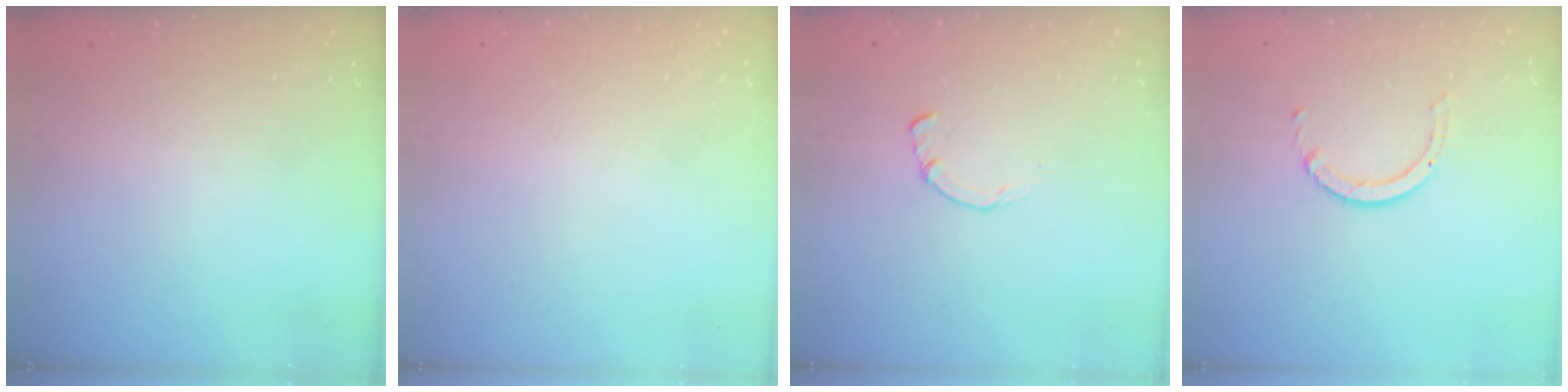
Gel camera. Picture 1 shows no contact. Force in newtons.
{"total": 2.4, "press": 2.4, "slide": 0.2}
{"total": 1.7, "press": 1.7, "slide": 0.2}
{"total": 2.5, "press": 2.4, "slide": 0.3}